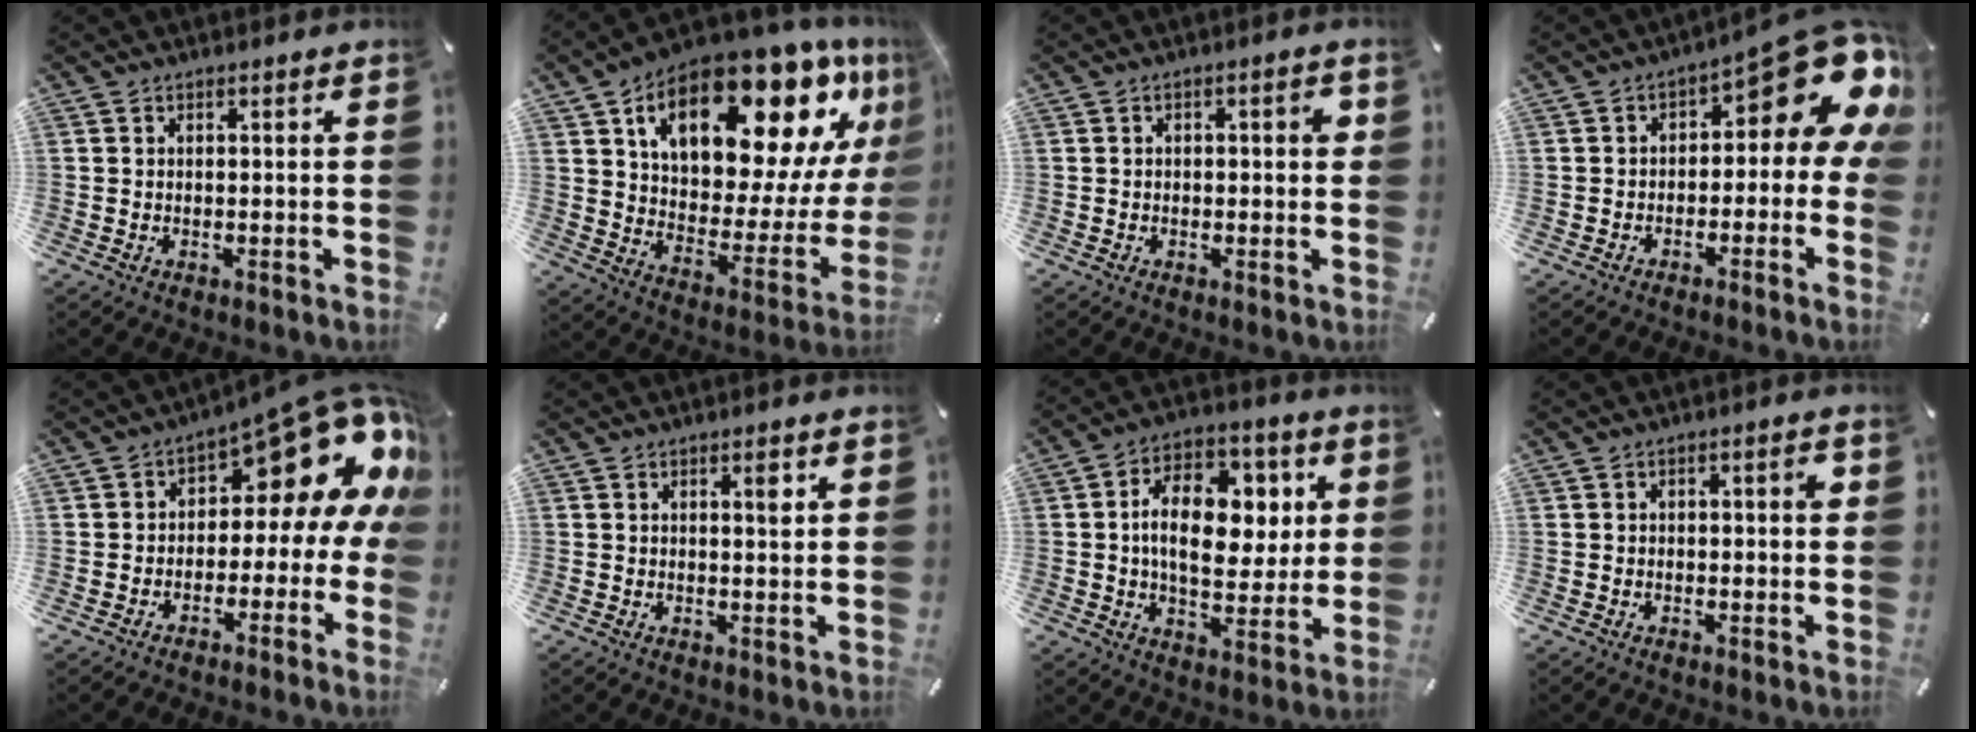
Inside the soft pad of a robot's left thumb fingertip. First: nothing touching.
{"total": 24.8, "force": [14.6, 12.0, 16.0], "torque": [-0.230, -0.099, 0.245]}
{"total": 2.7, "force": [0.1, 1.2, 2.4], "torque": [-0.038, 0.006, -0.002]}
{"total": 12.9, "force": [5.4, 5.9, 10.1], "torque": [-0.121, -0.050, 0.085]}
{"total": 14.7, "force": [7.8, 7.1, 10.2], "torque": [-0.121, -0.069, 0.121]}
{"total": 2.7, "force": [1.1, 0.7, 2.3], "torque": [-0.033, -0.003, 0.013]}
{"total": 16.2, "force": [2.6, 10.4, 12.1], "torque": [-0.199, 0.009, 0.046]}
{"total": 2.4, "force": [0.2, 1.0, 2.2], "torque": [-0.033, 0.004, -0.001]}